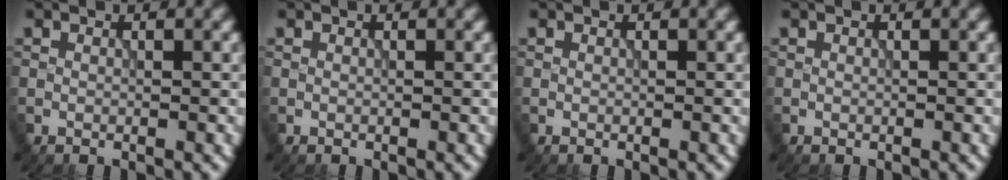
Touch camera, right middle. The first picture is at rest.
{"total": 0.0}
{"total": 0.0}
{"total": 0.0}